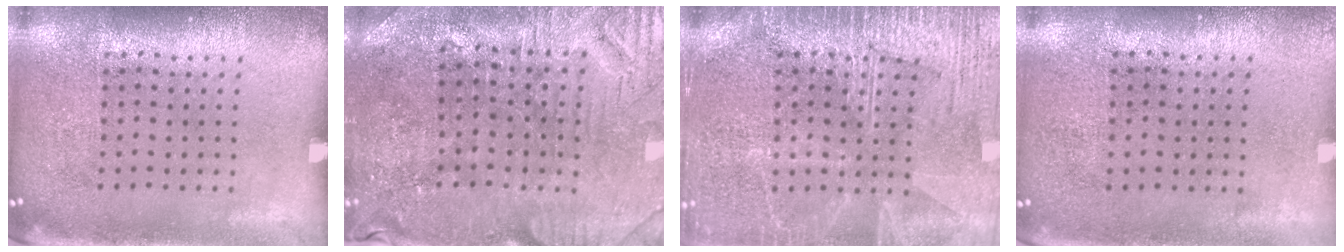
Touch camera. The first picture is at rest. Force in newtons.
{"total": 1.7, "press": 1.6, "slide": 0.5}
{"total": 5.0, "press": 4.9, "slide": 0.6}
{"total": 0.0}